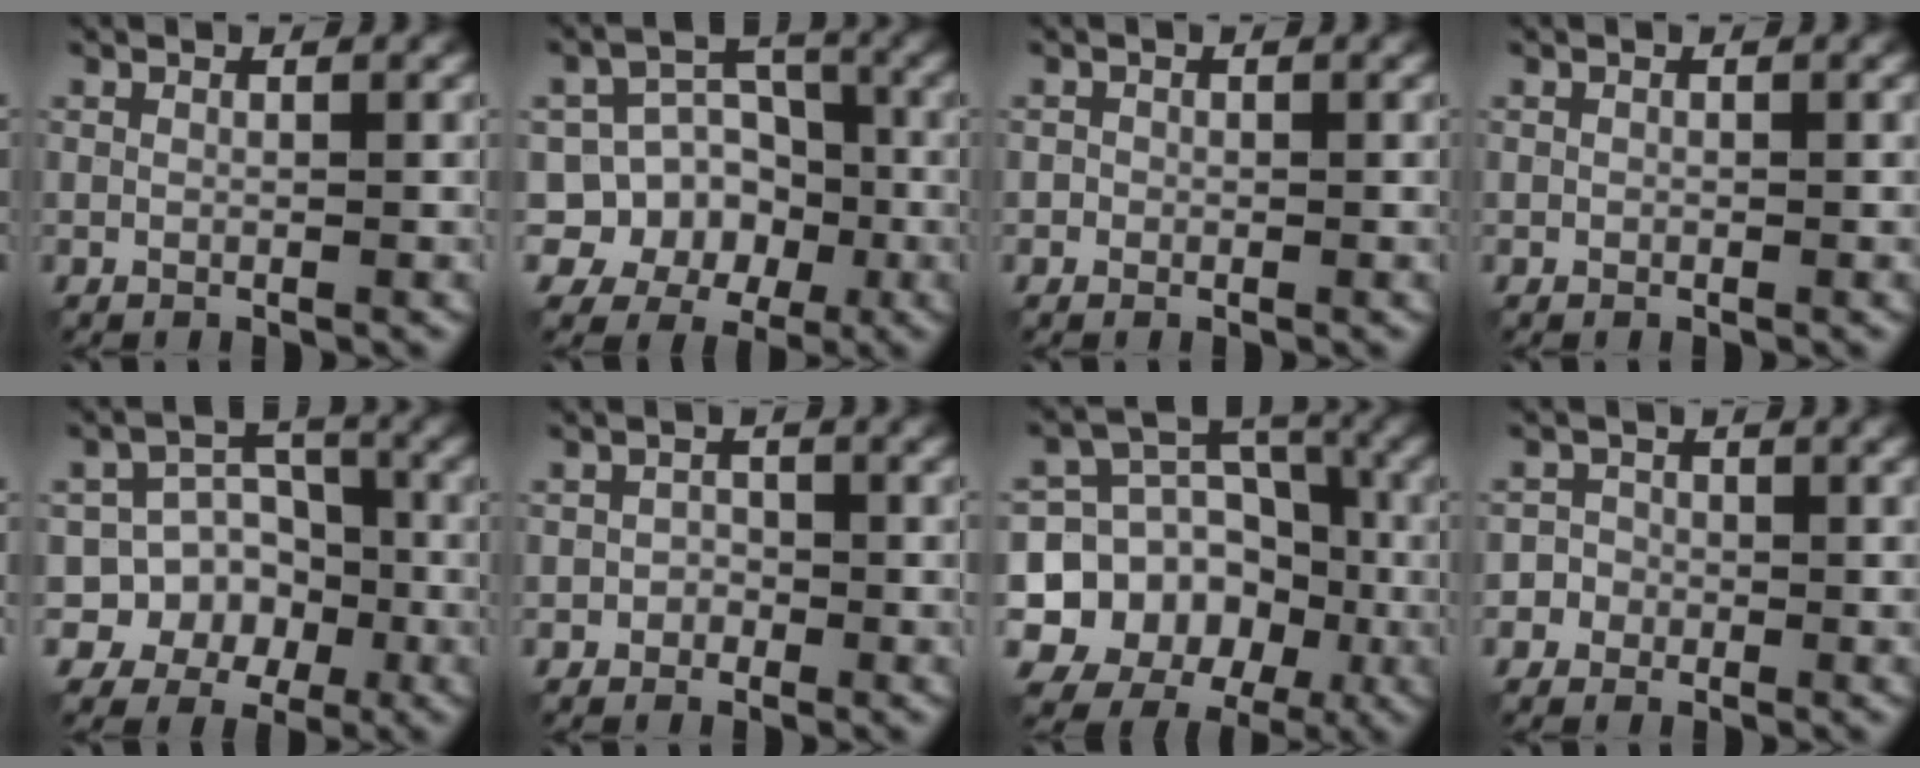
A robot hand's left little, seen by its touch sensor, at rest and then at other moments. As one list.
[{"total": 9.0, "force": [-3.1, 8.0, 2.6], "torque": [-0.031, 0.016, -0.069]}, {"total": 0.6, "force": [-0.2, 0.6, 0.0], "torque": [0.005, -0.003, -0.004]}, {"total": 0.0}, {"total": 8.2, "force": [-3.4, 7.2, 1.9], "torque": [-0.008, 0.009, -0.072]}, {"total": 1.3, "force": [-0.6, 1.2, 0.2], "torque": [0.008, 0.002, -0.015]}, {"total": 12.0, "force": [-3.9, 10.9, 3.3], "torque": [-0.071, 0.001, -0.078]}, {"total": 2.8, "force": [-1.3, 2.5, 0.2], "torque": [0.025, 0.008, -0.035]}]